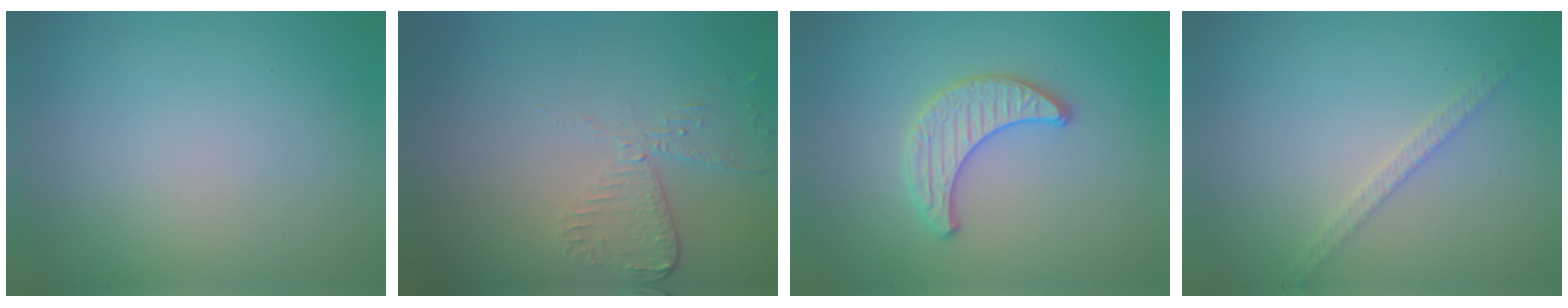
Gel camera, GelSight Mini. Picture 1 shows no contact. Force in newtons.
{"total": 2.7, "press": 2.4, "slide": 1.2}
{"total": 2.4, "press": 2.4, "slide": 0.1}
{"total": 1.7, "press": 1.7, "slide": 0.2}